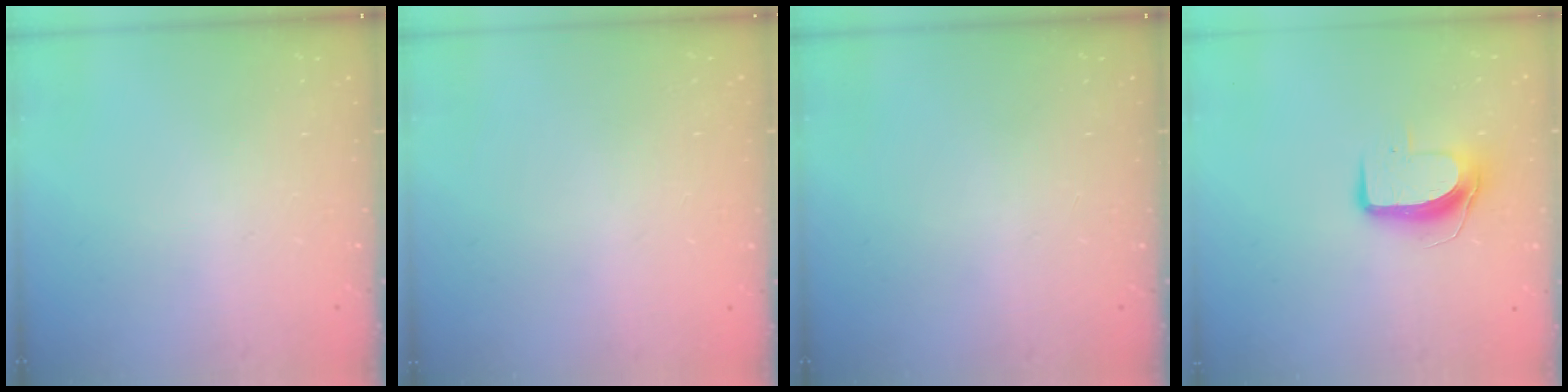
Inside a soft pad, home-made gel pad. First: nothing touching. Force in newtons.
{"total": 0.0}
{"total": 0.0}
{"total": 9.4, "press": 9.3, "slide": 0.9}